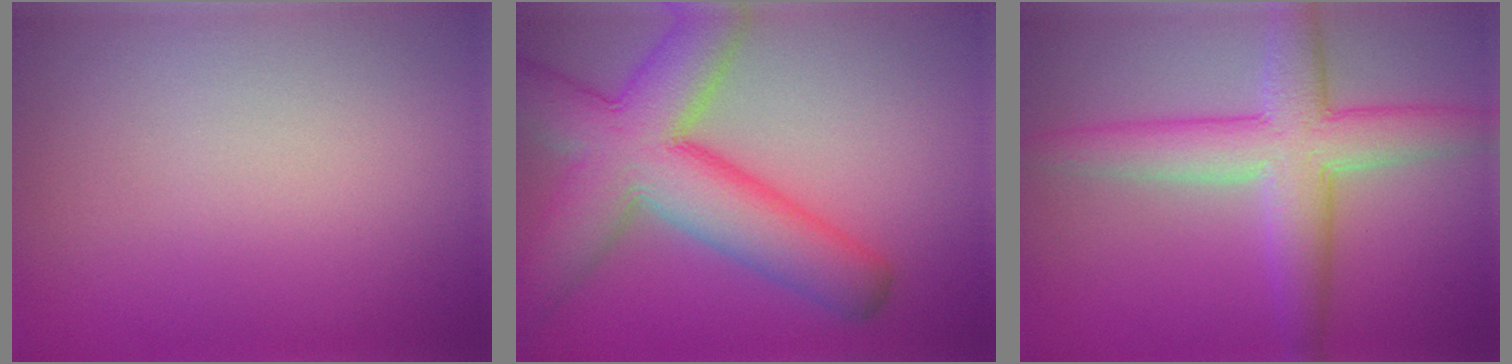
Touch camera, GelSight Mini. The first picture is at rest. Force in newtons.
{"total": 10.1, "press": 10.1, "slide": 0.5}
{"total": 6.4, "press": 6.4, "slide": 0.1}